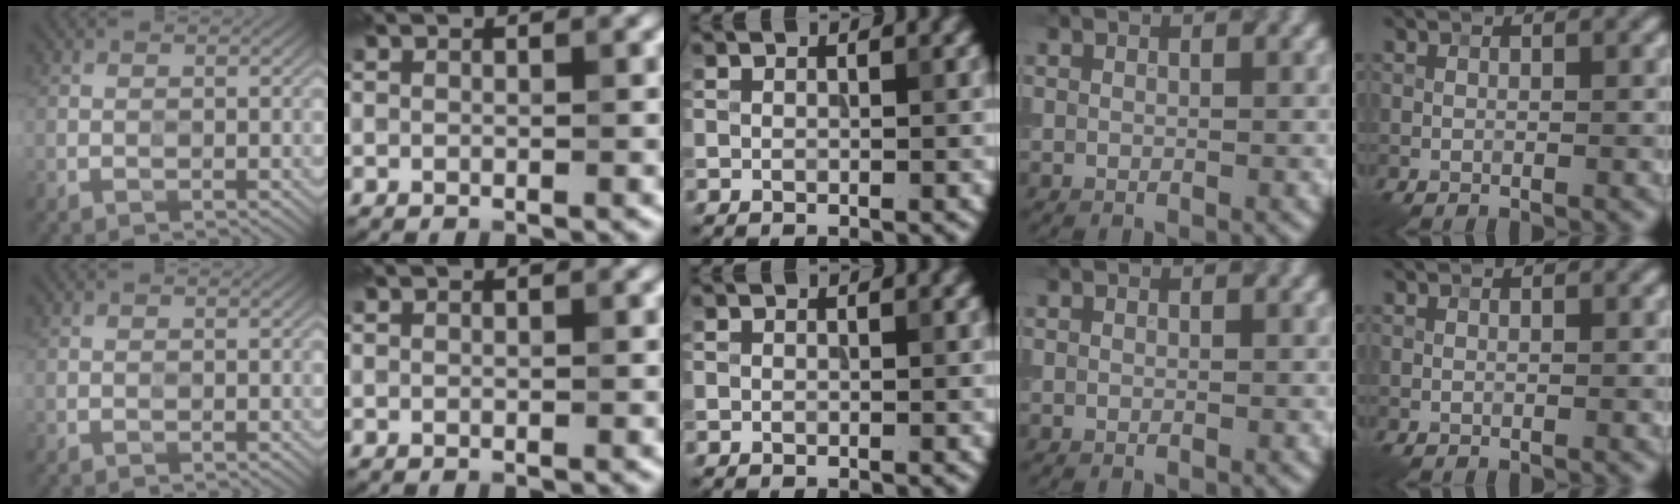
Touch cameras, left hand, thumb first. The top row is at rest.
{}